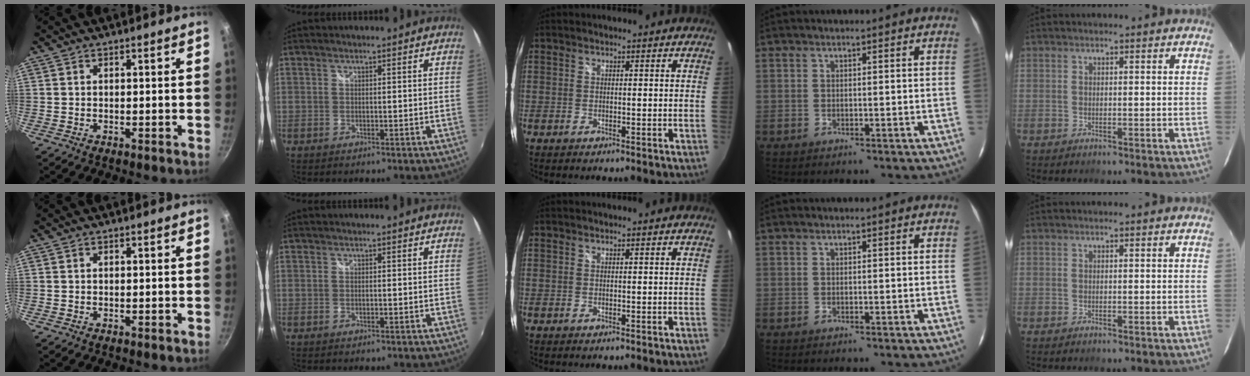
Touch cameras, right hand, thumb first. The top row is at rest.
{}